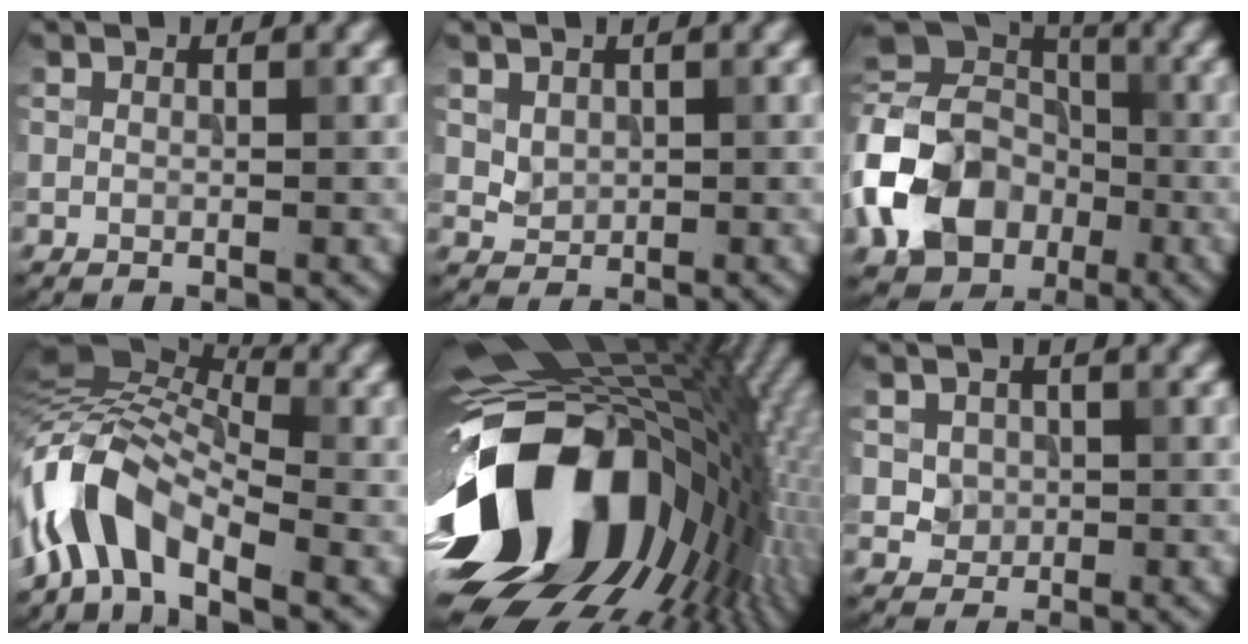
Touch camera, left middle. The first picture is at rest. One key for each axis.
{"total": 1.3, "fx": 0.4, "fy": 1.0, "fz": 0.6, "tx": -0.015, "ty": -0.005, "tz": 0.014}
{"total": 11.5, "fx": -3.5, "fy": 9.0, "fz": 6.1, "tx": -0.135, "ty": 0.001, "tz": -0.082}
{"total": 8.2, "fx": -3.6, "fy": 4.1, "fz": 6.0, "tx": -0.113, "ty": 0.022, "tz": -0.090}
{"total": 18.5, "fx": -3.6, "fy": 12.0, "fz": 13.5, "tx": -0.253, "ty": -0.003, "tz": -0.072}
{"total": 2.0, "fx": 0.2, "fy": 1.8, "fz": 0.8, "tx": -0.020, "ty": -0.007, "tz": 0.023}